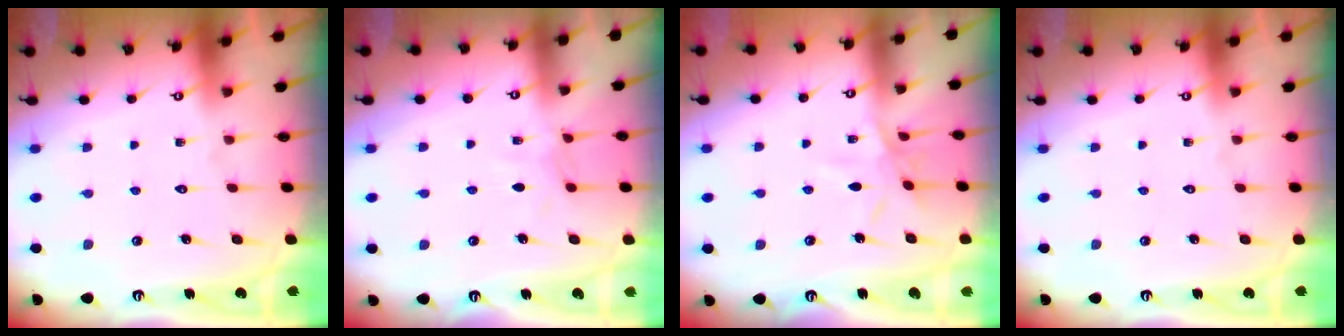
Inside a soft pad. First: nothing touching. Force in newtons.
{"total": 4.8, "press": 4.8, "slide": 0.6}
{"total": 6.4, "press": 6.3, "slide": 0.7}
{"total": 0.0}